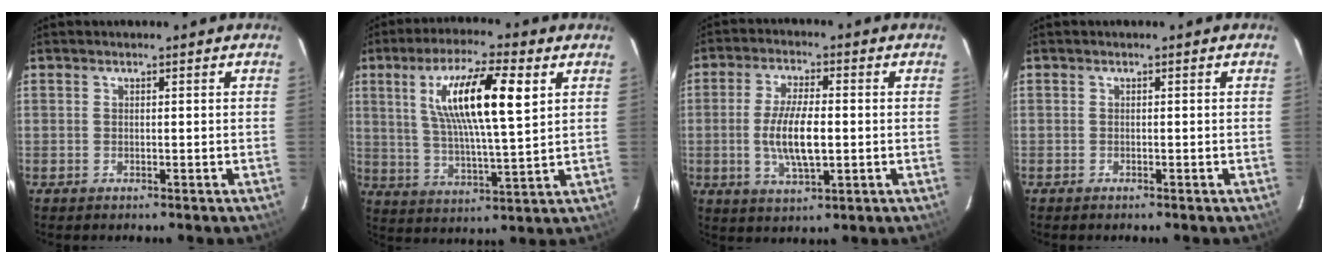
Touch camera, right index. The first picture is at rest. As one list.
[{"total": 15.3, "force": [5.3, 3.1, 14.1], "torque": [-0.251, 0.009, 0.095]}, {"total": 9.4, "force": [-1.0, 3.3, 8.8], "torque": [-0.173, -0.003, -0.017]}, {"total": 0.5, "force": [-0.5, 0.2, 0.1], "torque": [-0.002, 0.000, -0.009]}]